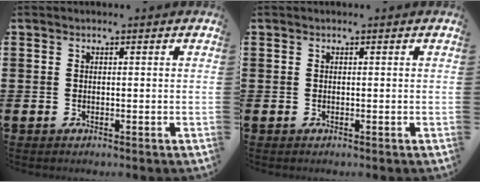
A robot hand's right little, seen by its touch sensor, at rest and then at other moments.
{"total": 0.0}